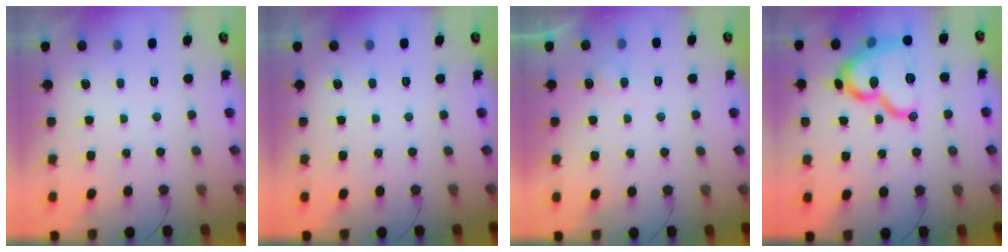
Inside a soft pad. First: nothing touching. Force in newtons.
{"total": 0.0}
{"total": 5.5, "press": 5.5, "slide": 0.6}
{"total": 20.0, "press": 19.9, "slide": 1.1}